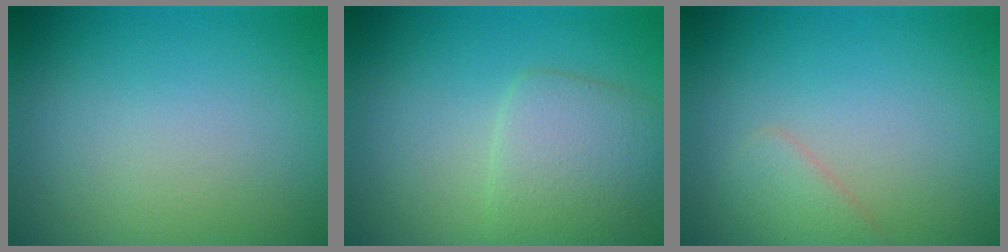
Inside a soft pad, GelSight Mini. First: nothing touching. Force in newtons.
{"total": 3.8, "press": 3.7, "slide": 0.3}
{"total": 1.6, "press": 1.6, "slide": 0.1}